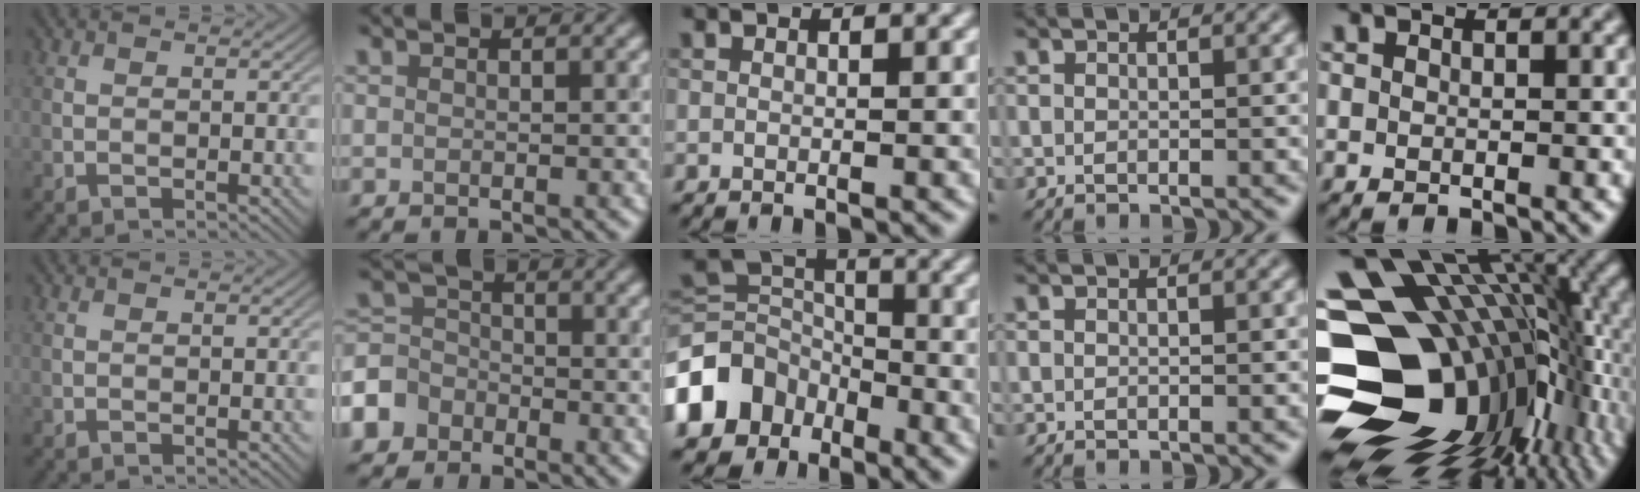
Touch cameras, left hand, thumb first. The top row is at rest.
{"index": {"total": 6.3, "force": [-3.7, 4.9, 1.4], "torque": [-0.024, -0.007, -0.083]}, "middle": {"total": 7.1, "force": [-4.1, 5.2, 2.7], "torque": [-0.052, 0.001, -0.095]}, "little": {"total": 20.0, "force": [-3.1, 14.0, 13.9], "torque": [-0.269, -0.040, -0.028]}}